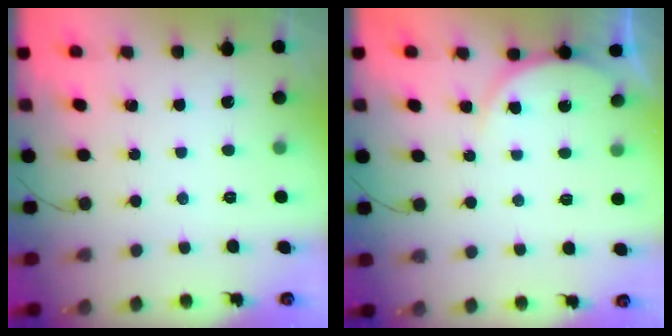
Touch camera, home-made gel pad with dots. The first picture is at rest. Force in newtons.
{"total": 5.5, "press": 5.5, "slide": 0.3}